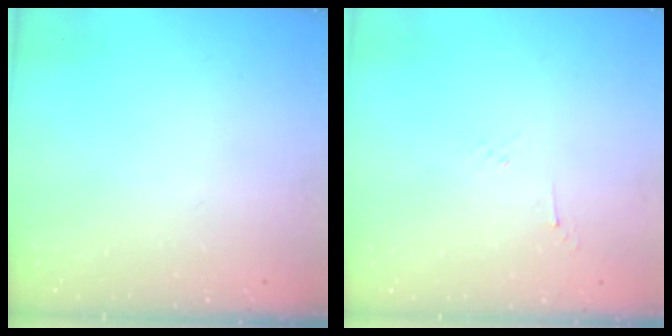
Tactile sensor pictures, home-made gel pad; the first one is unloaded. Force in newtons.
{"total": 2.8, "press": 2.7, "slide": 0.6}